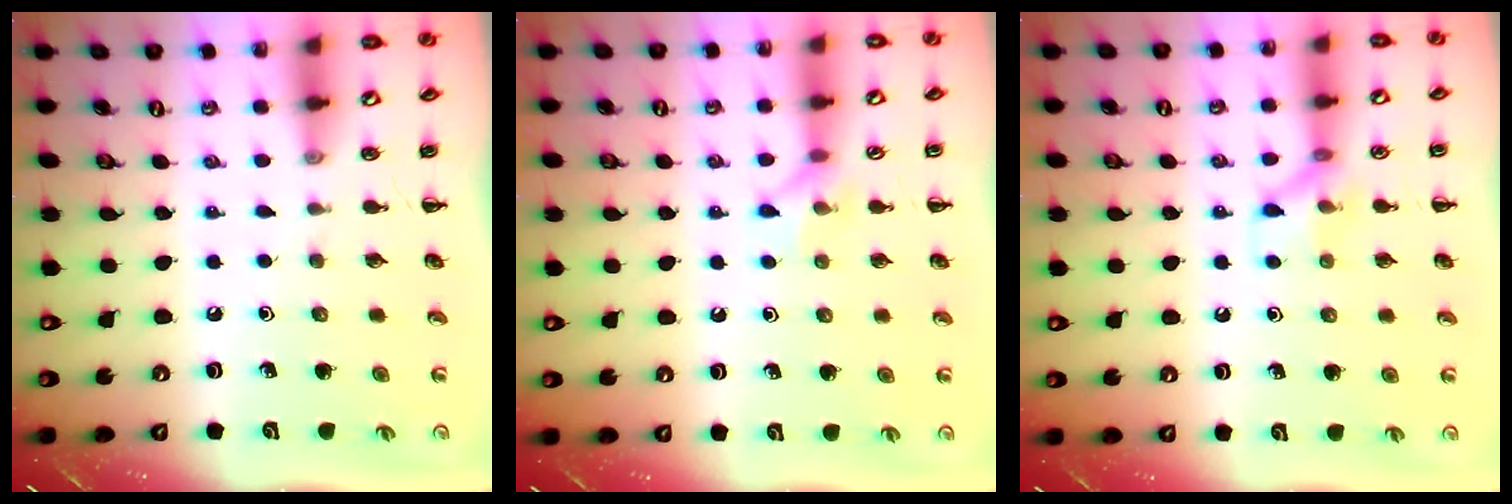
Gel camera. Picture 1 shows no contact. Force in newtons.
{"total": 6.1, "press": 6.1, "slide": 0.4}
{"total": 6.8, "press": 6.7, "slide": 0.7}